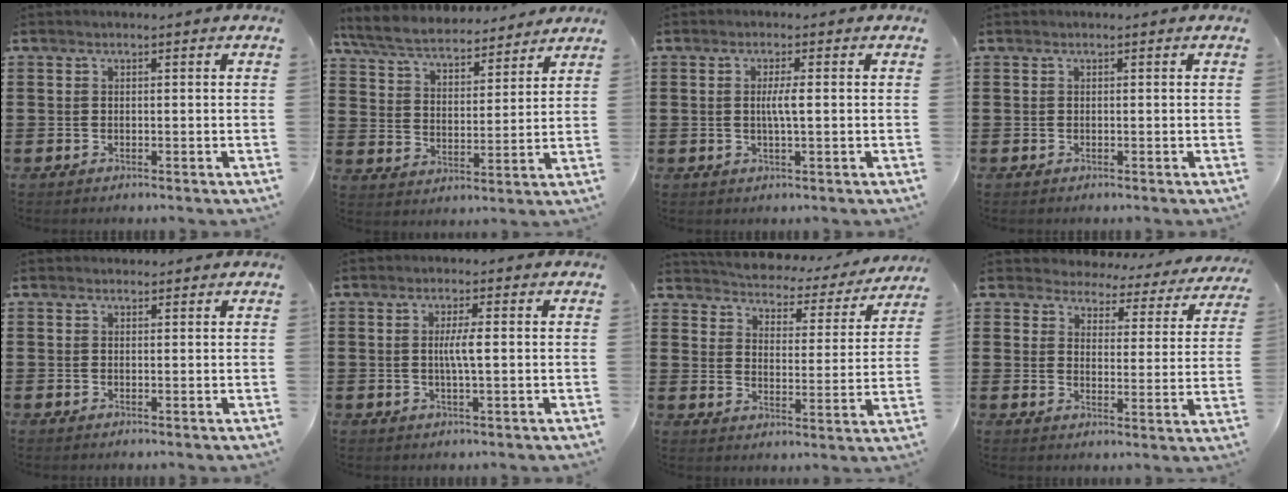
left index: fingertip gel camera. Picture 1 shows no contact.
{"total": 6.9, "force": [6.4, 1.1, 2.2], "torque": [-0.071, -0.031, 0.112]}
{"total": 2.8, "force": [0.0, 0.2, 2.8], "torque": [-0.054, -0.004, -0.001]}
{"total": 0.0}
{"total": 0.9, "force": [0.8, 0.4, 0.1], "torque": [-0.004, 0.003, 0.015]}
{"total": 3.3, "force": [0.1, 0.3, 3.2], "torque": [-0.061, -0.003, -0.001]}
{"total": 3.1, "force": [3.0, 0.5, 0.1], "torque": [-0.026, -0.031, 0.043]}
{"total": 3.7, "force": [3.6, 0.9, -0.1], "torque": [-0.023, -0.029, 0.058]}